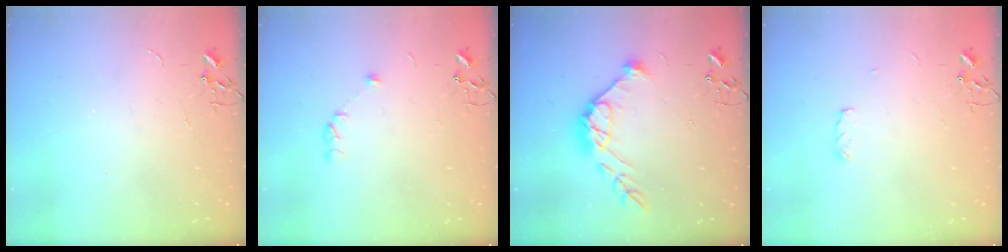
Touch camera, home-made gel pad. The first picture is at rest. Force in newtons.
{"total": 5.4, "press": 5.3, "slide": 0.7}
{"total": 13.9, "press": 13.9, "slide": 0.9}
{"total": 4.1, "press": 4.1, "slide": 0.6}